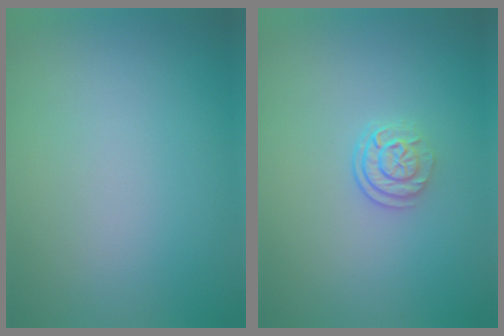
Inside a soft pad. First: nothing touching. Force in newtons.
{"total": 2.5, "press": 1.8, "slide": 1.7}